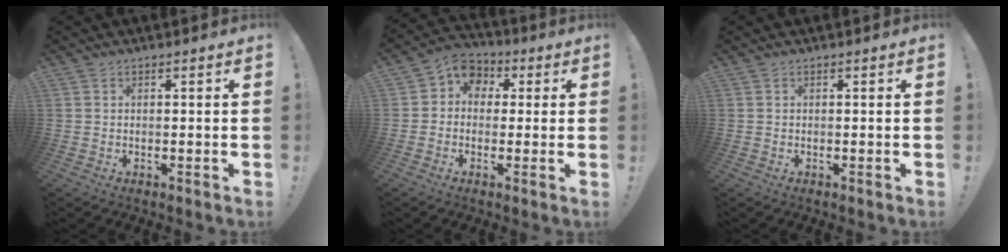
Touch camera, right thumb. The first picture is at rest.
{"total": 6.6, "force": [-0.2, 6.1, 2.5], "torque": [-0.042, 0.012, 0.005]}
{"total": 0.0}